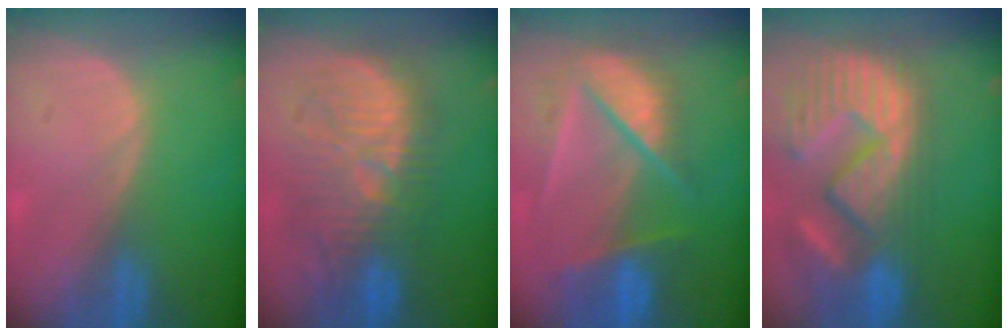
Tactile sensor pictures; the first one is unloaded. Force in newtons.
{"total": 11.1, "press": 10.9, "slide": 1.8}
{"total": 9.8, "press": 8.2, "slide": 5.3}
{"total": 14.7, "press": 12.3, "slide": 8.1}